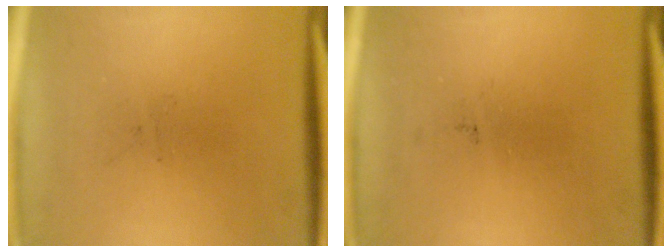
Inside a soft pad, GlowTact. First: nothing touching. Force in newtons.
{"total": 0.0}